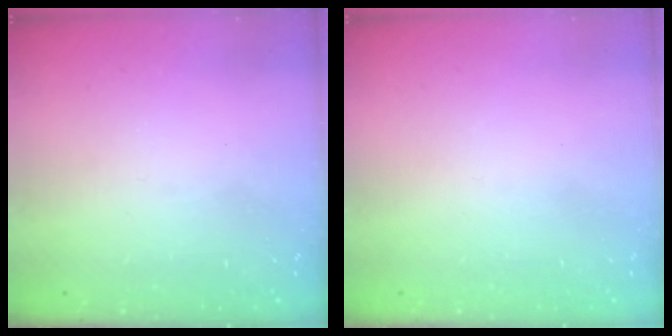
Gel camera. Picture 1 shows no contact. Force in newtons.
{"total": 1.7, "press": 1.7, "slide": 0.1}